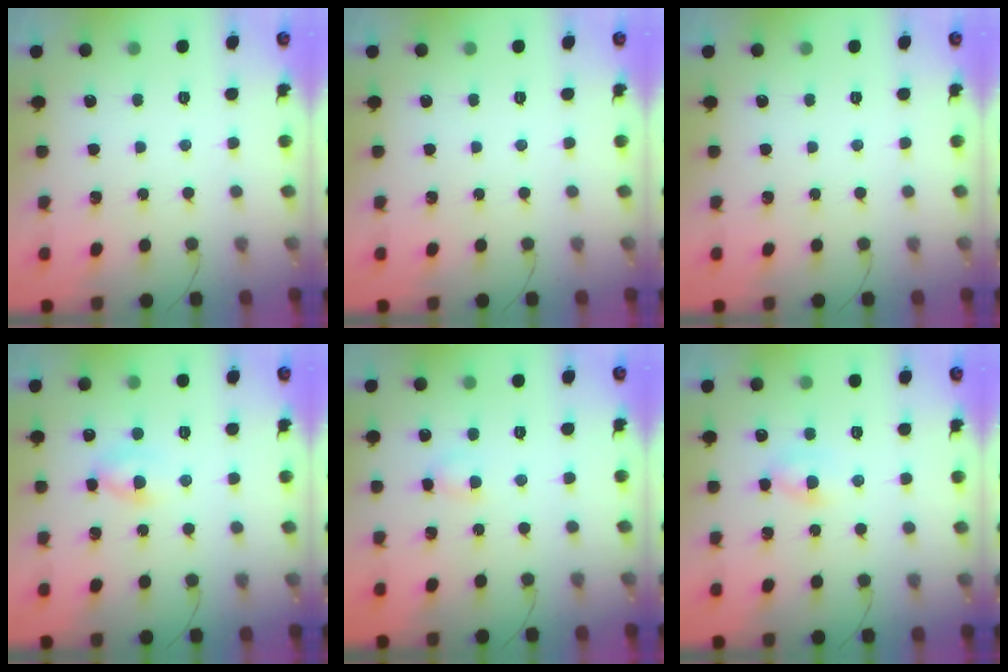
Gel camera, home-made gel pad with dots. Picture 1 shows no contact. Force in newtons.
{"total": 0.0}
{"total": 0.0}
{"total": 4.7, "press": 4.6, "slide": 1.0}
{"total": 3.5, "press": 3.3, "slide": 1.1}
{"total": 3.4, "press": 3.2, "slide": 1.0}